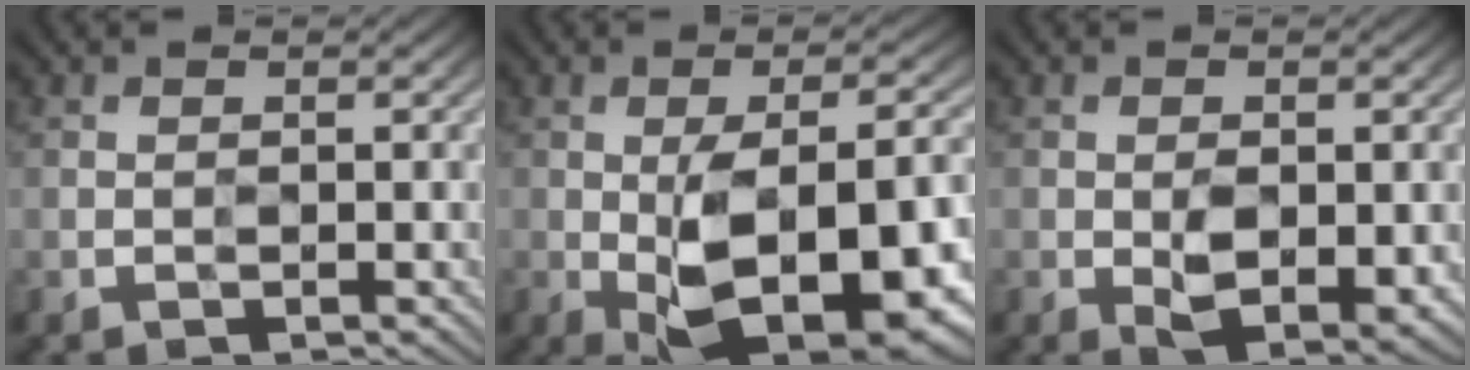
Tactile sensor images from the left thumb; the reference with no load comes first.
{"total": 13.9, "force": [-3.8, 6.4, 11.8], "torque": [-0.190, -0.016, -0.047]}
{"total": 4.4, "force": [-1.0, 2.4, 3.5], "torque": [-0.057, -0.013, -0.007]}